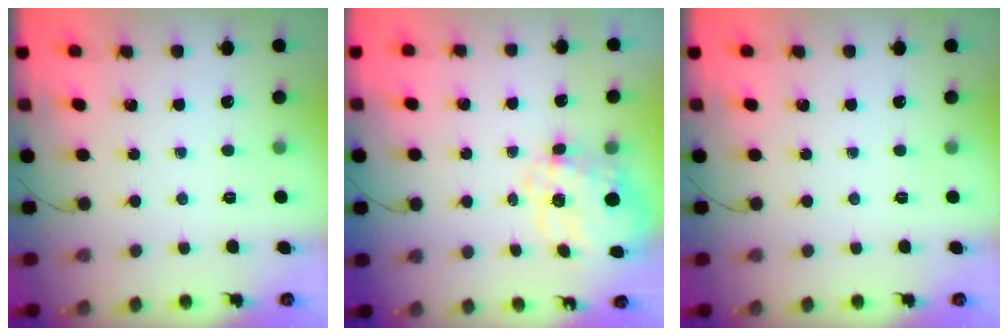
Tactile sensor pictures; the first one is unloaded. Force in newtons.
{"total": 9.3, "press": 9.2, "slide": 1.4}
{"total": 0.0}